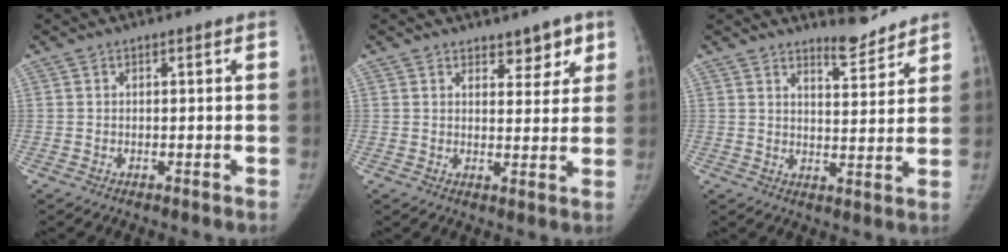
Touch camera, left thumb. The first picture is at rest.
{"total": 4.7, "force": [3.3, 2.5, 2.2], "torque": [0.006, -0.020, 0.044]}
{"total": 5.3, "force": [5.1, 1.0, 1.4], "torque": [-0.004, -0.048, 0.082]}